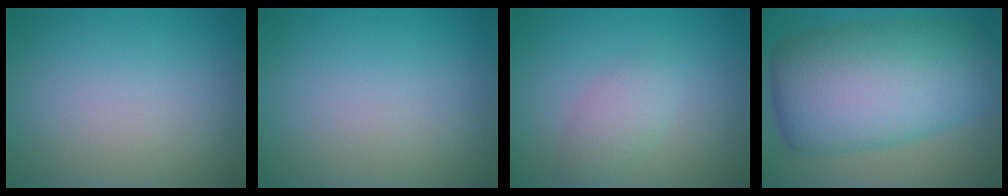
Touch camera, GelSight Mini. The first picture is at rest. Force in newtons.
{"total": 0.0}
{"total": 2.2, "press": 2.2, "slide": 0.0}
{"total": 12.7, "press": 12.7, "slide": 0.2}